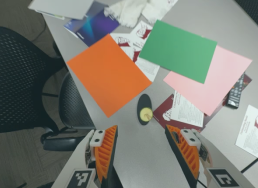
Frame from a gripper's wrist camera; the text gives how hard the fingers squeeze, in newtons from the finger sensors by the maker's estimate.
{"total": 0.0}